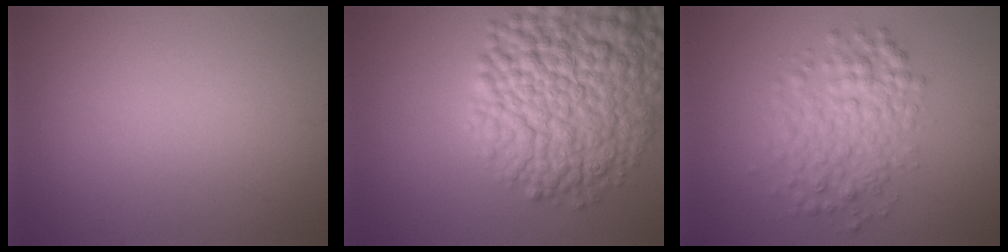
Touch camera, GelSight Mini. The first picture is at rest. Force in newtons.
{"total": 11.9, "press": 11.9, "slide": 0.5}
{"total": 4.8, "press": 4.8, "slide": 0.1}